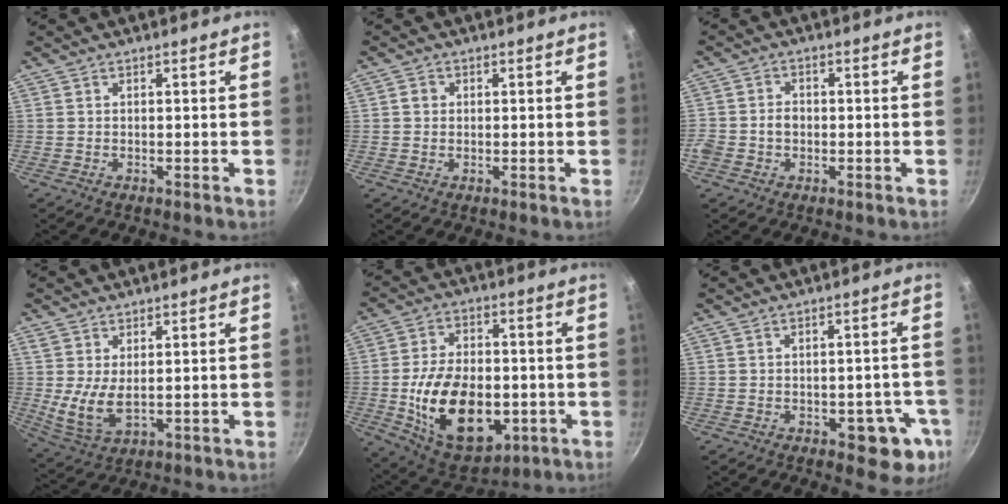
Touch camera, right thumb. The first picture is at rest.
{"total": 1.7, "force": [0.3, 1.6, 0.7], "torque": [-0.008, 0.003, 0.001]}
{"total": 3.9, "force": [-1.1, 3.2, 1.9], "torque": [-0.032, 0.020, -0.025]}
{"total": 7.0, "force": [0.8, 3.7, 5.8], "torque": [-0.109, -0.019, 0.027]}
{"total": 20.9, "force": [-3.9, 13.1, 15.8], "torque": [-0.244, 0.010, -0.049]}
{"total": 8.9, "force": [-3.0, 4.8, 6.9], "torque": [-0.032, 0.016, -0.033]}